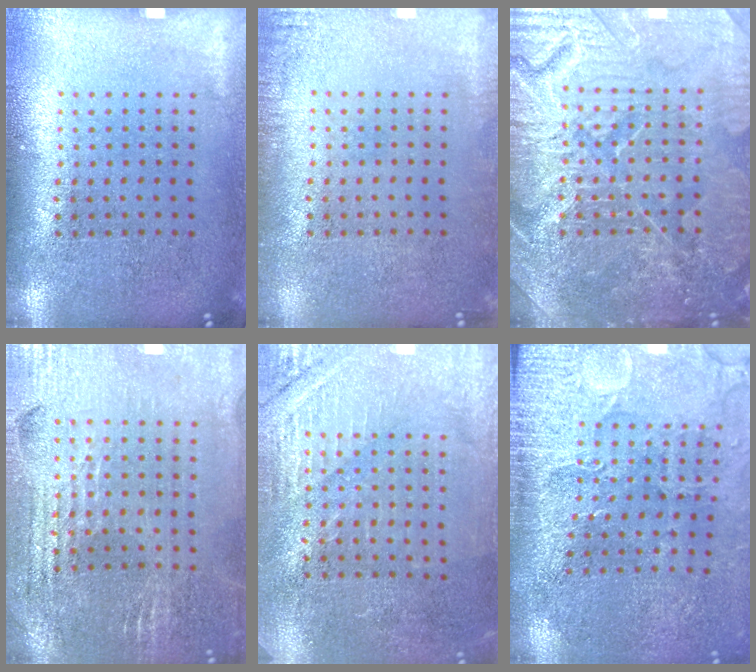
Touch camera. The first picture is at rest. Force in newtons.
{"total": 1.4, "press": 1.4, "slide": 0.1}
{"total": 7.9, "press": 7.8, "slide": 1.0}
{"total": 2.9, "press": 2.8, "slide": 0.5}
{"total": 2.9, "press": 2.8, "slide": 0.5}
{"total": 3.5, "press": 3.4, "slide": 0.7}